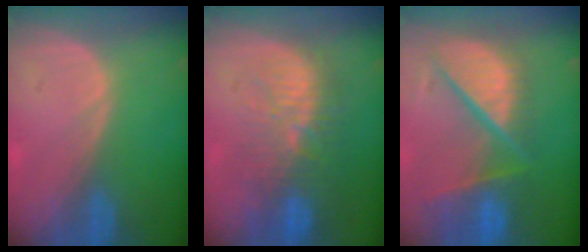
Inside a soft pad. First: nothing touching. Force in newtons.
{"total": 10.9, "press": 9.6, "slide": 5.1}
{"total": 12.1, "press": 10.0, "slide": 6.8}